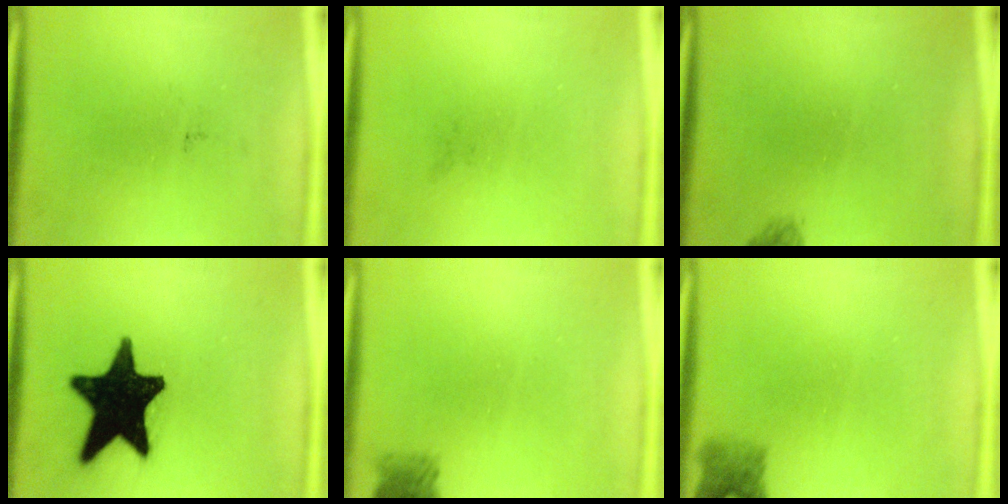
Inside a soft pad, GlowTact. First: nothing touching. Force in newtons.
{"total": 0.0}
{"total": 0.8}
{"total": 18.5}
{"total": 2.1}
{"total": 2.7}